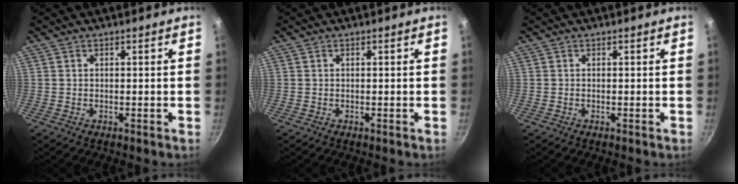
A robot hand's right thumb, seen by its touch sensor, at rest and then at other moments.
{"total": 0.0}
{"total": 0.0}